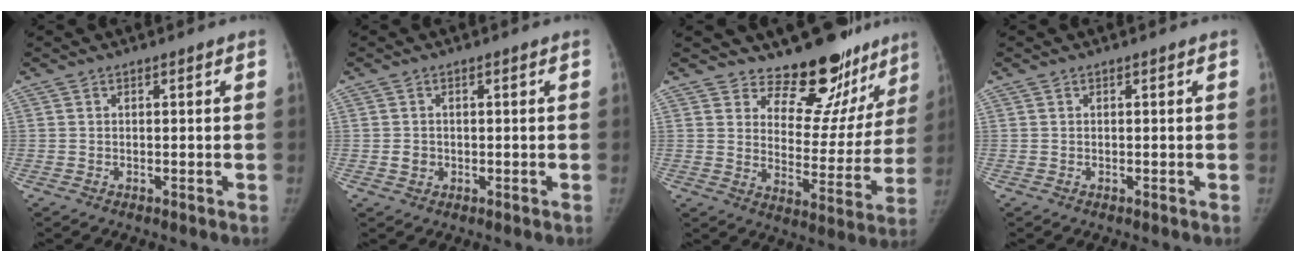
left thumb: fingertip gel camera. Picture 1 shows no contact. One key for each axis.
{"total": 1.8, "fx": -0.4, "fy": 1.7, "fz": 0.5, "tx": 0.001, "ty": 0.004, "tz": -0.005}
{"total": 16.9, "fx": 14.8, "fy": 7.2, "fz": 3.8, "tx": 0.022, "ty": -0.128, "tz": 0.185}
{"total": 0.0}